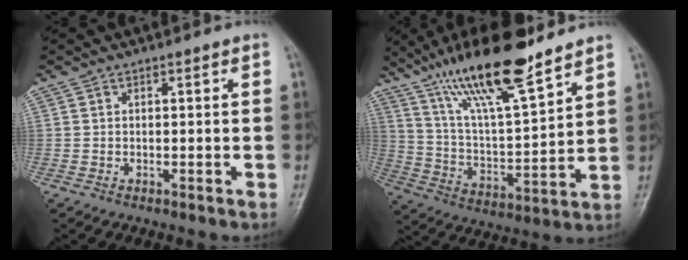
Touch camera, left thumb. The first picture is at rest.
{"total": 19.2, "force": [13.8, 3.9, 12.8], "torque": [-0.208, -0.061, 0.251]}